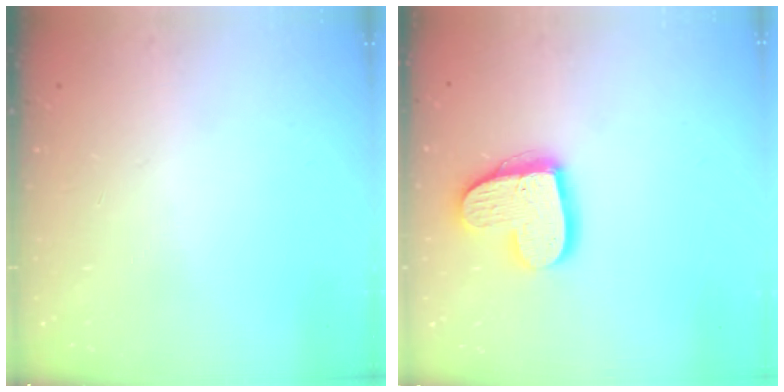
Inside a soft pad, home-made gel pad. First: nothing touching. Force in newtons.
{"total": 16.6, "press": 16.6, "slide": 1.4}